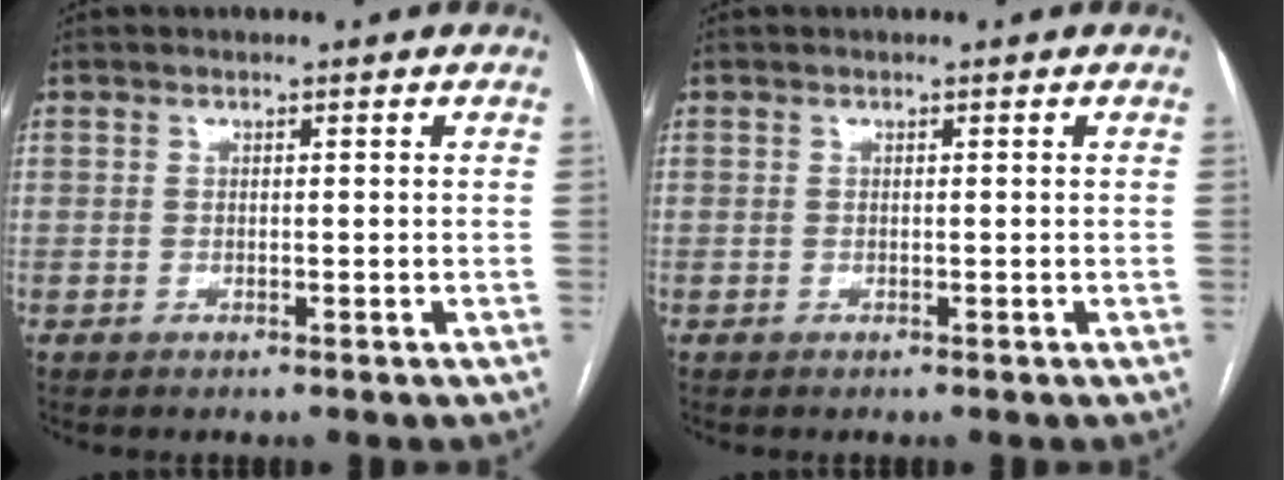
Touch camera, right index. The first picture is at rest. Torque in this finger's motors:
{"motor_torque": [0.00, 0.00, 0.00, 0.00]}